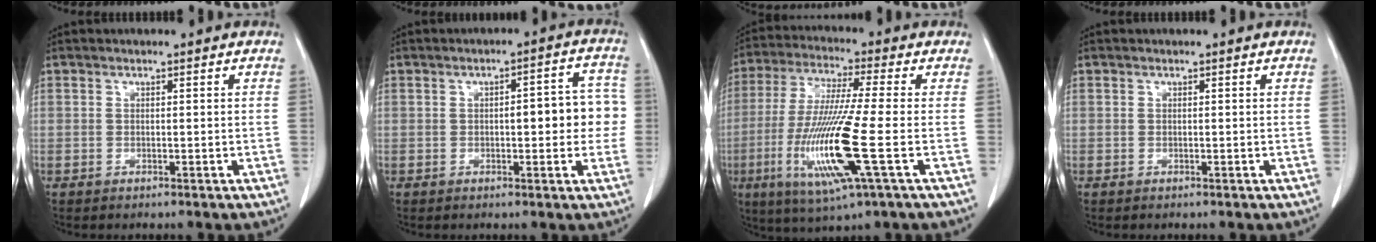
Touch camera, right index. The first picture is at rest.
{"total": 7.7, "force": [0.1, 2.6, 7.2], "torque": [-0.084, 0.025, 0.002]}
{"total": 15.3, "force": [-3.9, 0.0, 14.7], "torque": [-0.307, -0.024, -0.079]}
{"total": 0.0}